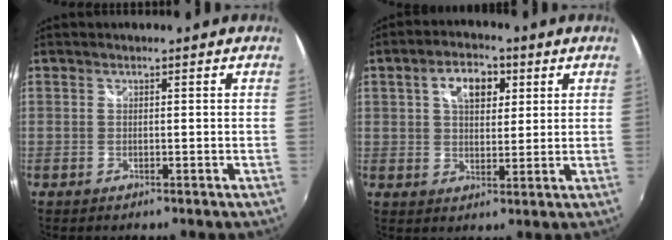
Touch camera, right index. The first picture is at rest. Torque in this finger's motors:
{"motor_torque": [0.19, 0.07, 0.30, 0.07]}